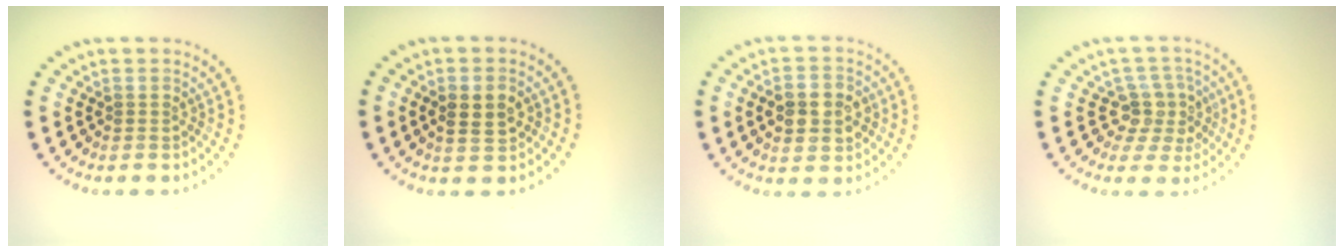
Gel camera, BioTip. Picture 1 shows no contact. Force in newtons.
{"total": 2.8, "press": 2.7, "slide": 0.3}
{"total": 4.4, "press": 4.4, "slide": 0.4}
{"total": 3.4, "press": 2.6, "slide": 2.2}